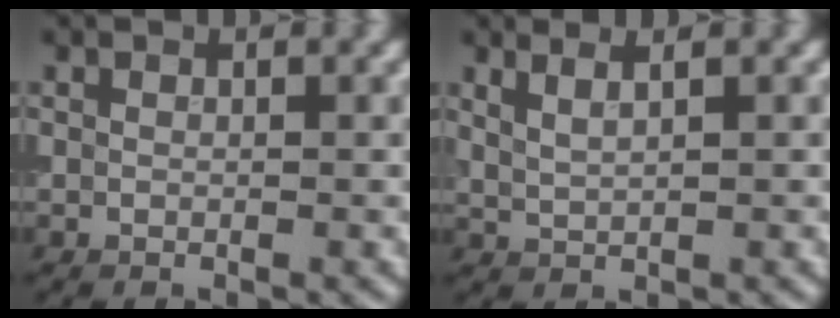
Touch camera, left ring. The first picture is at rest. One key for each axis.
{"total": 2.7, "fx": 1.9, "fy": 1.0, "fz": 1.7, "tx": -0.012, "ty": 0.004, "tz": 0.021}